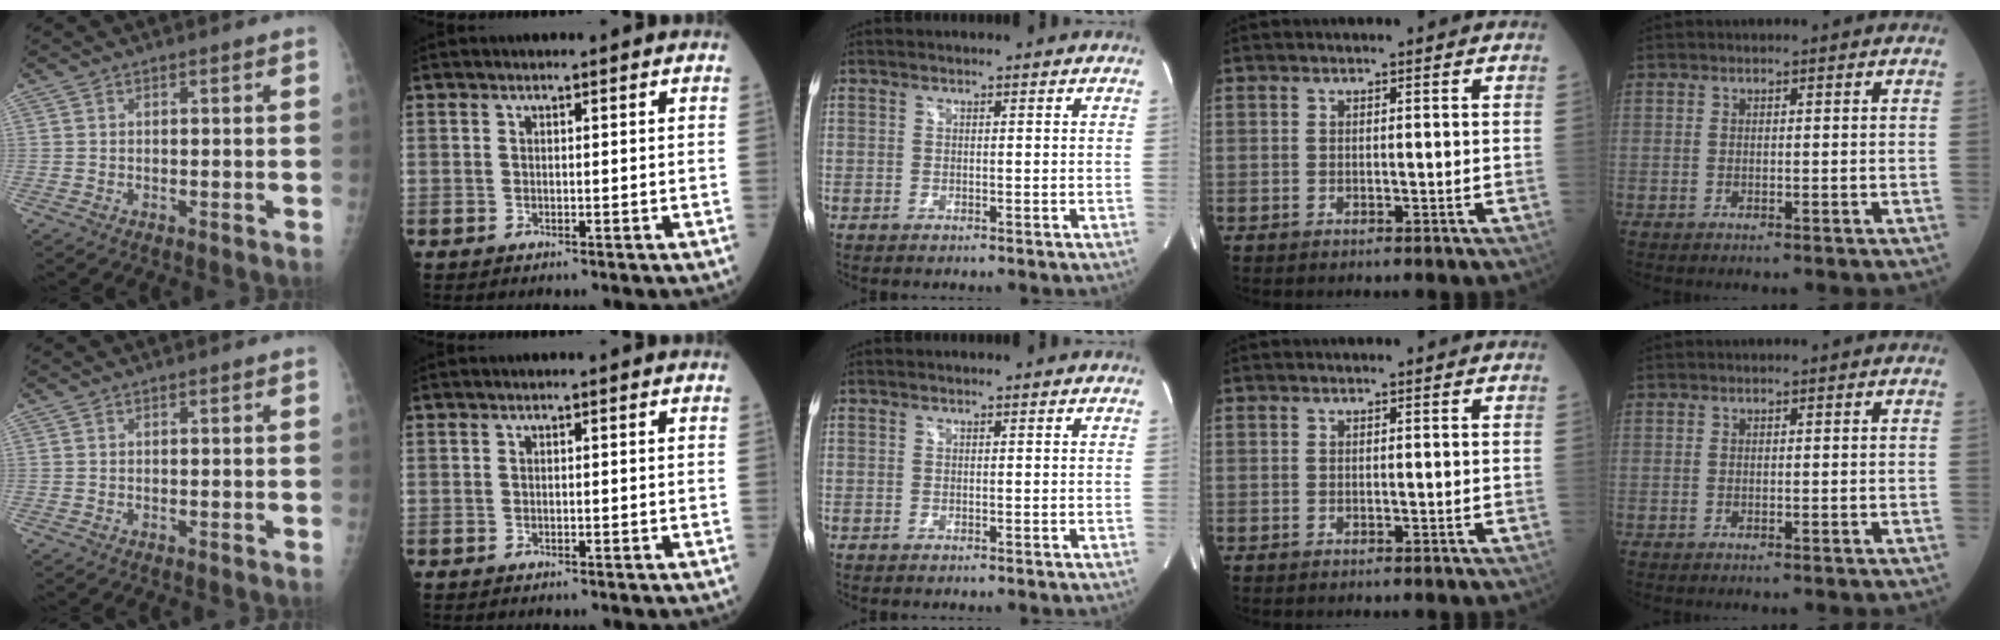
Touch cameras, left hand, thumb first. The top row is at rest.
{}